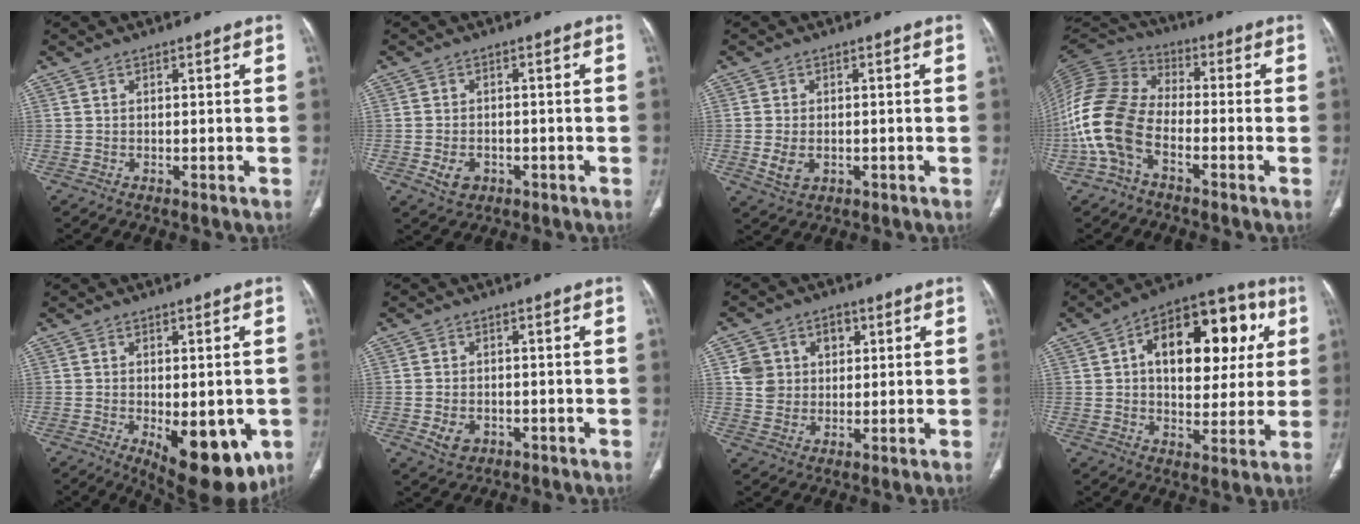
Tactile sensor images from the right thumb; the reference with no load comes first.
{"total": 4.1, "force": [-1.5, 3.1, 2.3], "torque": [-0.035, 0.005, -0.016]}
{"total": 4.2, "force": [-0.9, 2.9, 2.9], "torque": [-0.056, -0.002, -0.007]}
{"total": 15.6, "force": [-5.1, 9.6, 11.2], "torque": [-0.249, 0.045, -0.109]}
{"total": 14.3, "force": [-4.6, 6.6, 11.8], "torque": [-0.135, -0.011, -0.046]}
{"total": 4.2, "force": [-1.4, 3.2, 2.4], "torque": [-0.037, 0.004, -0.014]}
{"total": 8.6, "force": [2.5, 7.6, 3.4], "torque": [-0.020, -0.002, 0.048]}
{"total": 21.7, "force": [5.4, 12.3, 17.1], "torque": [-0.195, 0.018, 0.073]}